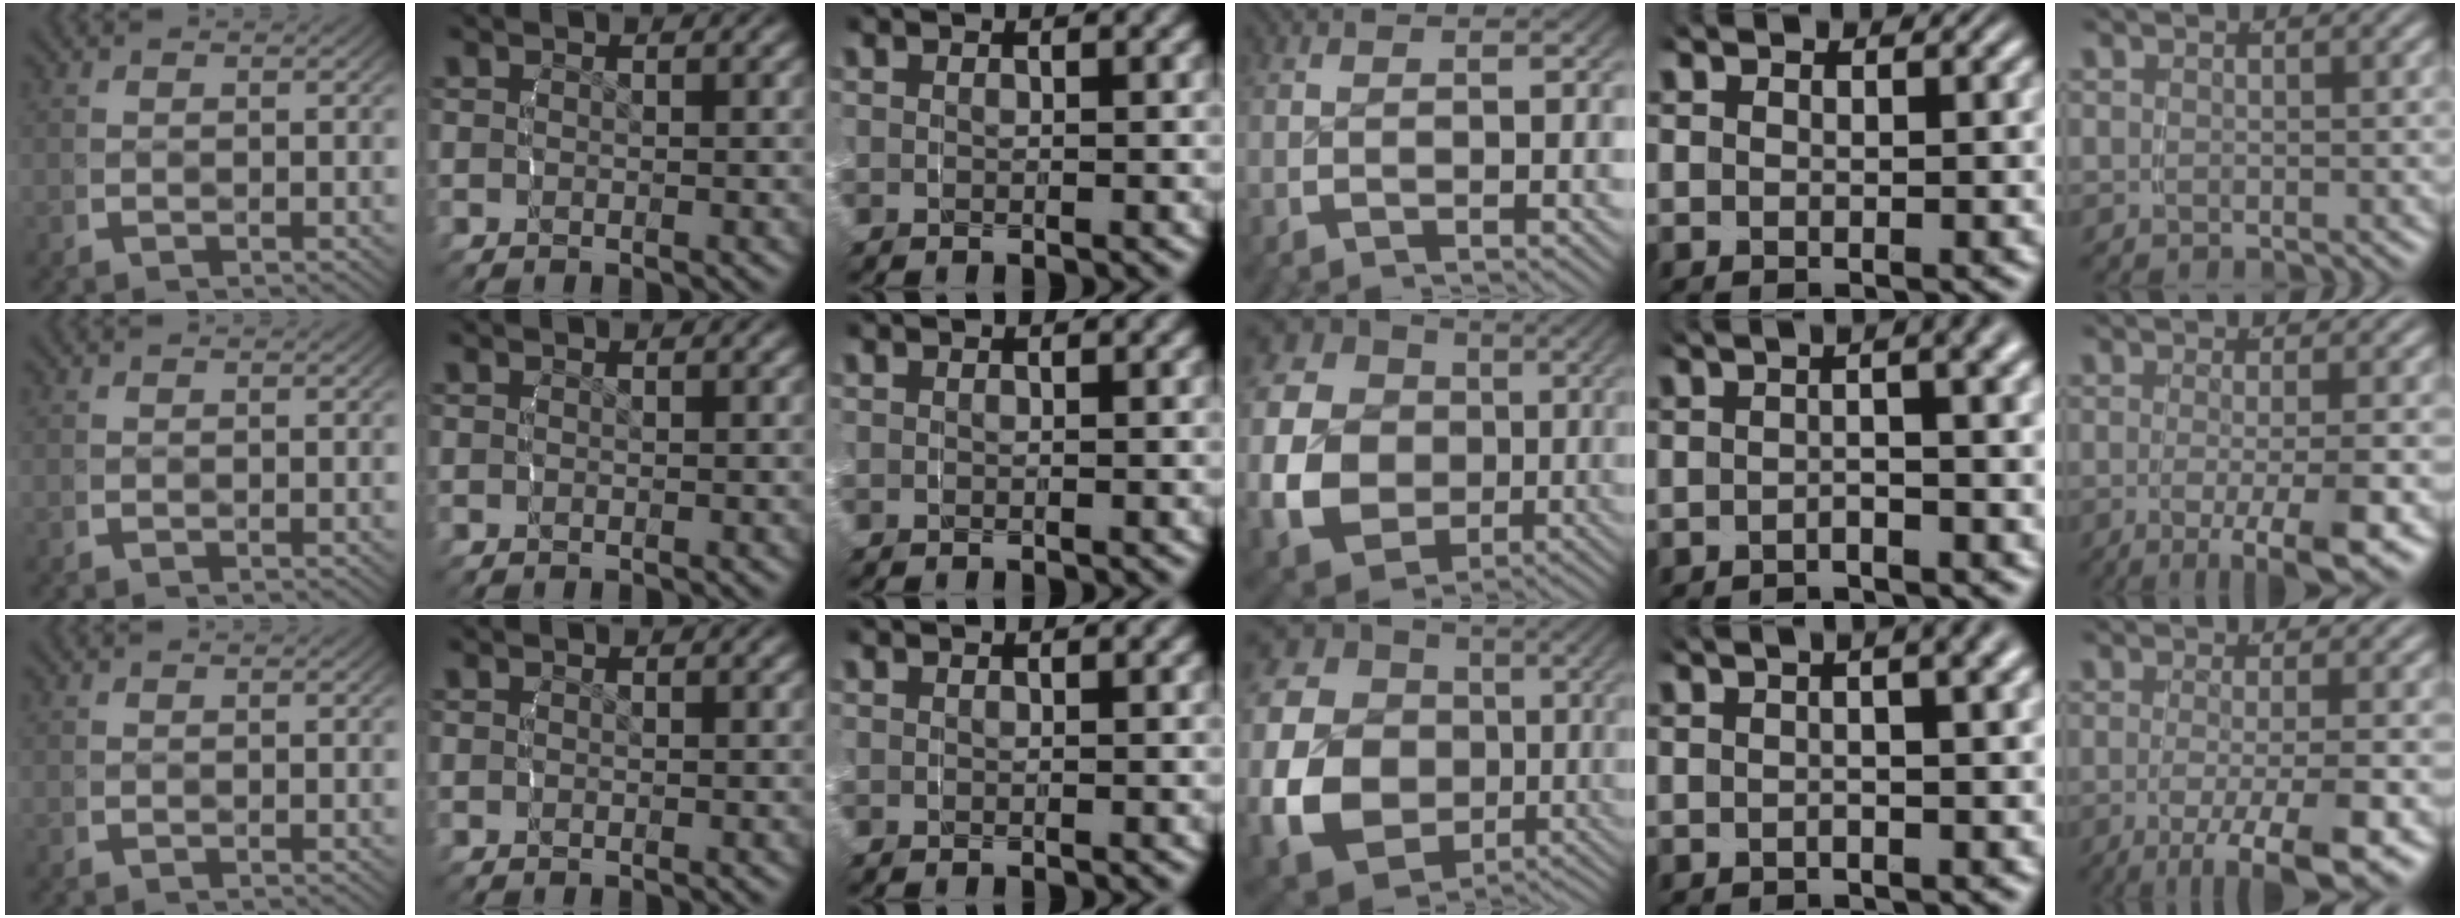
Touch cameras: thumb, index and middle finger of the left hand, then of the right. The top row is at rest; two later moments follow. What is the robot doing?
{"motion": "grasp_and_lifting", "object": "towel"}